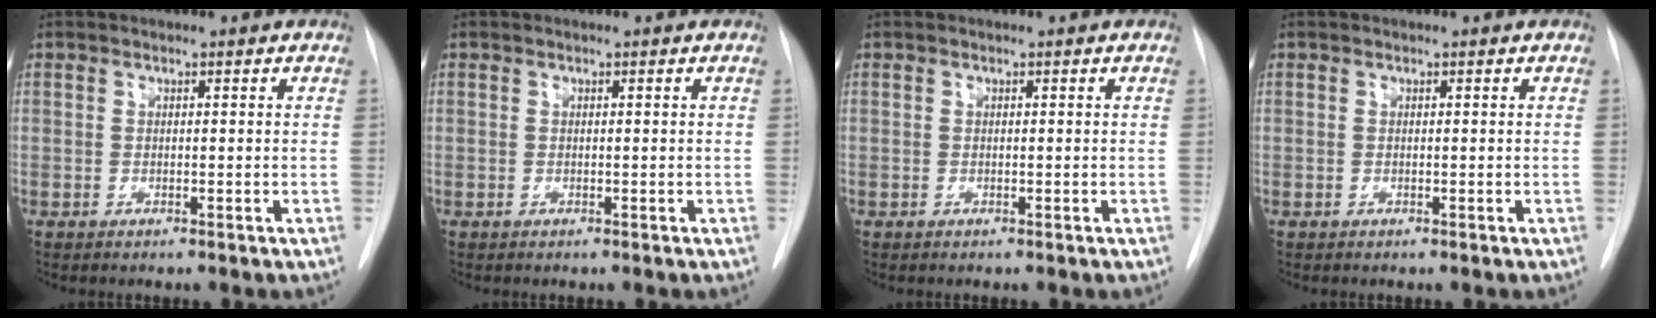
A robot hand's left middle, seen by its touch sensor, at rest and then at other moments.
{"total": 0.0}
{"total": 0.0}
{"total": 0.0}